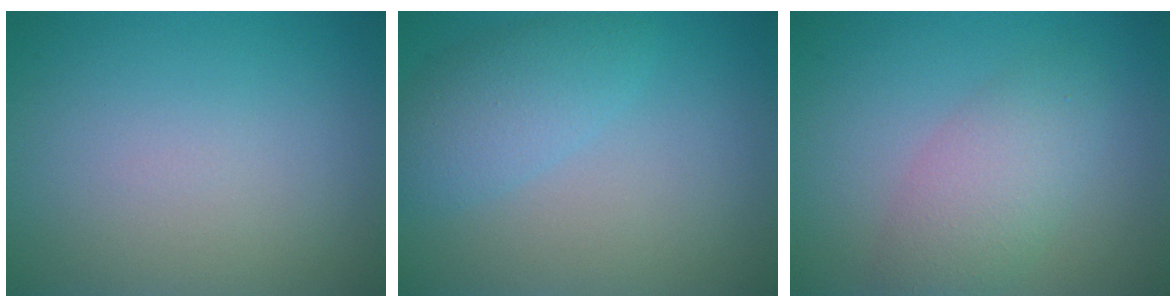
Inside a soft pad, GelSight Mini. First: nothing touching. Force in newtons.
{"total": 3.4, "press": 3.4, "slide": 0.2}
{"total": 3.9, "press": 3.9, "slide": 0.1}